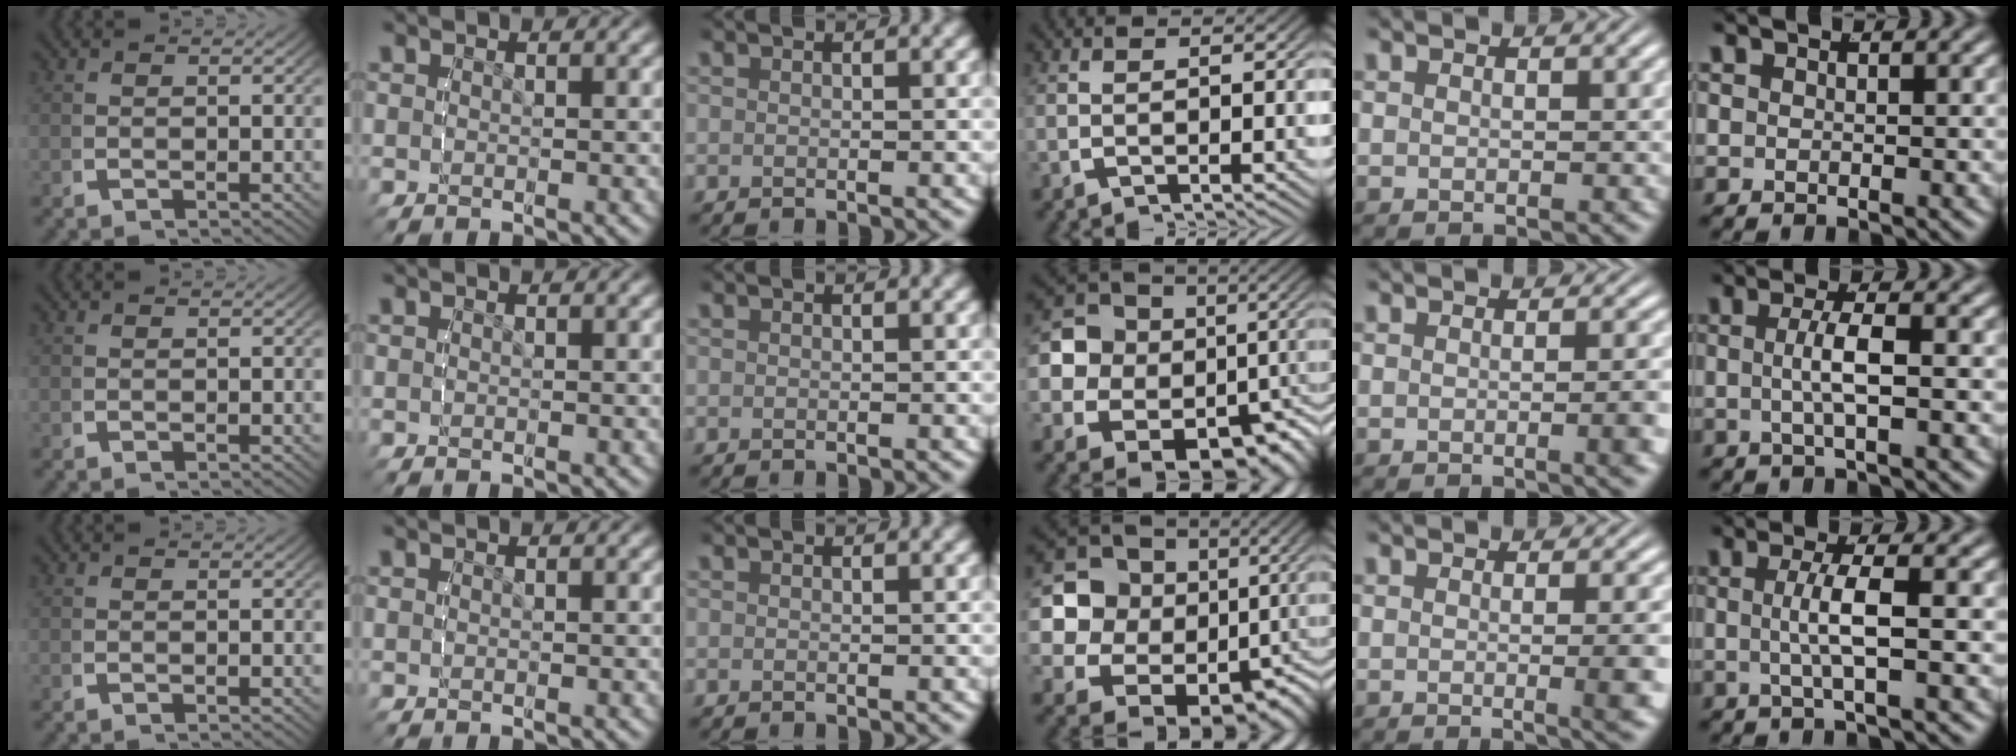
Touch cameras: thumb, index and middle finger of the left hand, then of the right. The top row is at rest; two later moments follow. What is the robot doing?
{"motion": "lift_and_place", "object": "glue stick"}